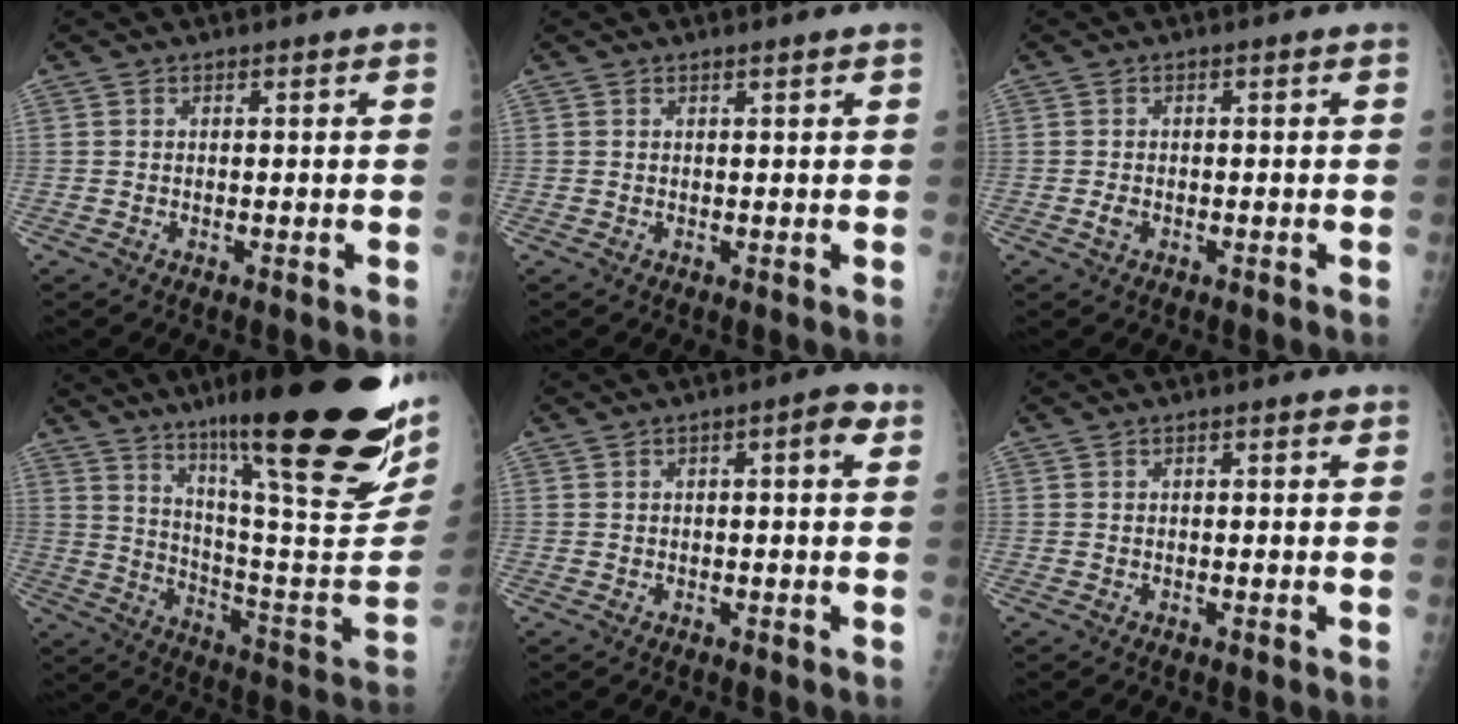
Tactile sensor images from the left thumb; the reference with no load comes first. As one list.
[{"total": 0.5, "force": [0.4, -0.1, 0.4], "torque": [-0.011, -0.003, 0.010]}, {"total": 1.2, "force": [-0.5, 0.8, 0.8], "torque": [-0.017, 0.002, -0.011]}, {"total": 32.9, "force": [19.5, 6.4, 25.6], "torque": [-0.314, -0.059, 0.301]}, {"total": 3.7, "force": [1.0, 1.1, 3.3], "torque": [-0.046, 0.008, 0.011]}, {"total": 1.0, "force": [0.4, 0.4, 0.9], "torque": [-0.009, 0.002, 0.003]}]